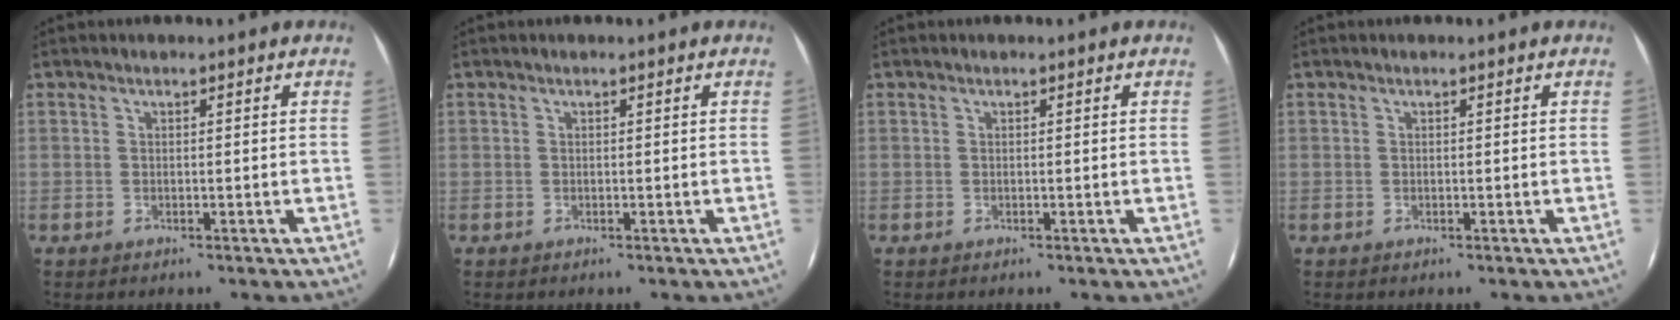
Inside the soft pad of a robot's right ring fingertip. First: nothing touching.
{"total": 0.0}
{"total": 0.0}
{"total": 0.0}